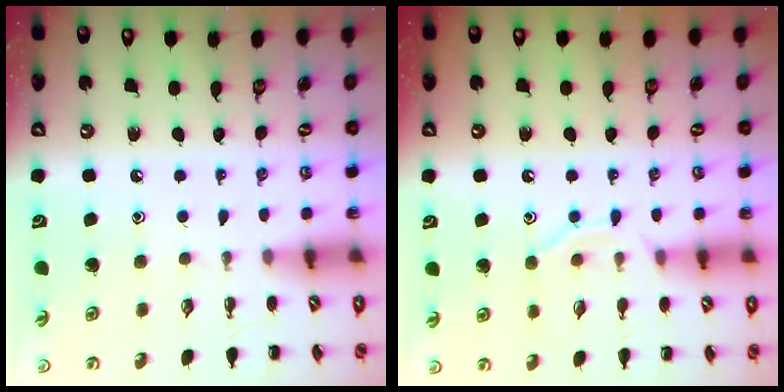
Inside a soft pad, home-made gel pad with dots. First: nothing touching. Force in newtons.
{"total": 7.9, "press": 7.8, "slide": 1.0}